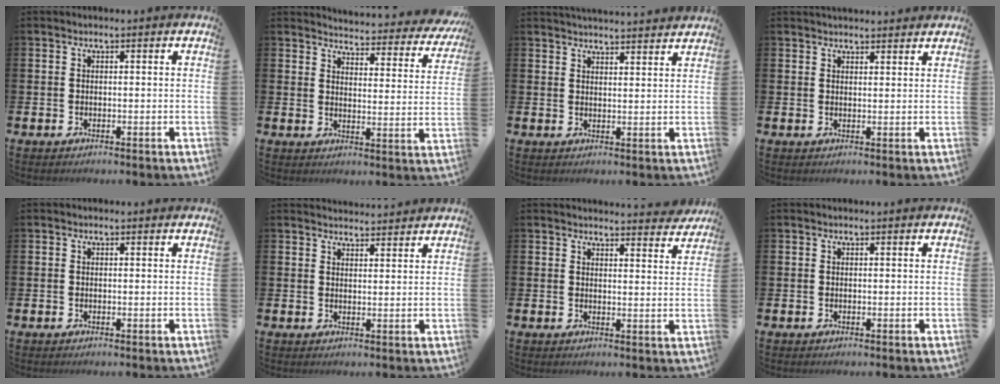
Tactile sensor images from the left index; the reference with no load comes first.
{"total": 3.6, "force": [3.5, 0.5, 0.5], "torque": [-0.018, -0.039, 0.053]}
{"total": 3.4, "force": [3.4, 0.0, 0.0], "torque": [-0.007, -0.018, 0.062]}
{"total": 2.3, "force": [2.2, 0.5, 0.1], "torque": [0.002, -0.011, 0.039]}
{"total": 0.0}
{"total": 2.7, "force": [2.7, 0.3, 0.0], "torque": [0.002, -0.019, 0.048]}
{"total": 3.5, "force": [3.5, 0.0, 0.0], "torque": [0.009, -0.028, 0.060]}
{"total": 0.0}